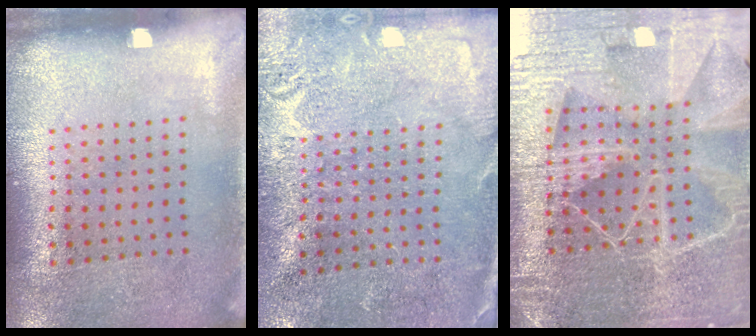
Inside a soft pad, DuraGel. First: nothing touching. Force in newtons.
{"total": 2.7, "press": 2.6, "slide": 0.6}
{"total": 5.8, "press": 5.1, "slide": 2.8}